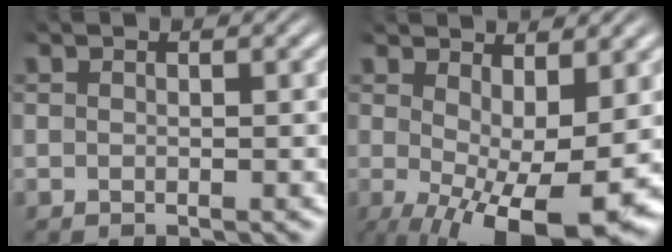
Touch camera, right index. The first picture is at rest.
{"total": 8.5, "force": [-3.5, 2.9, 7.2], "torque": [-0.110, -0.042, -0.032]}